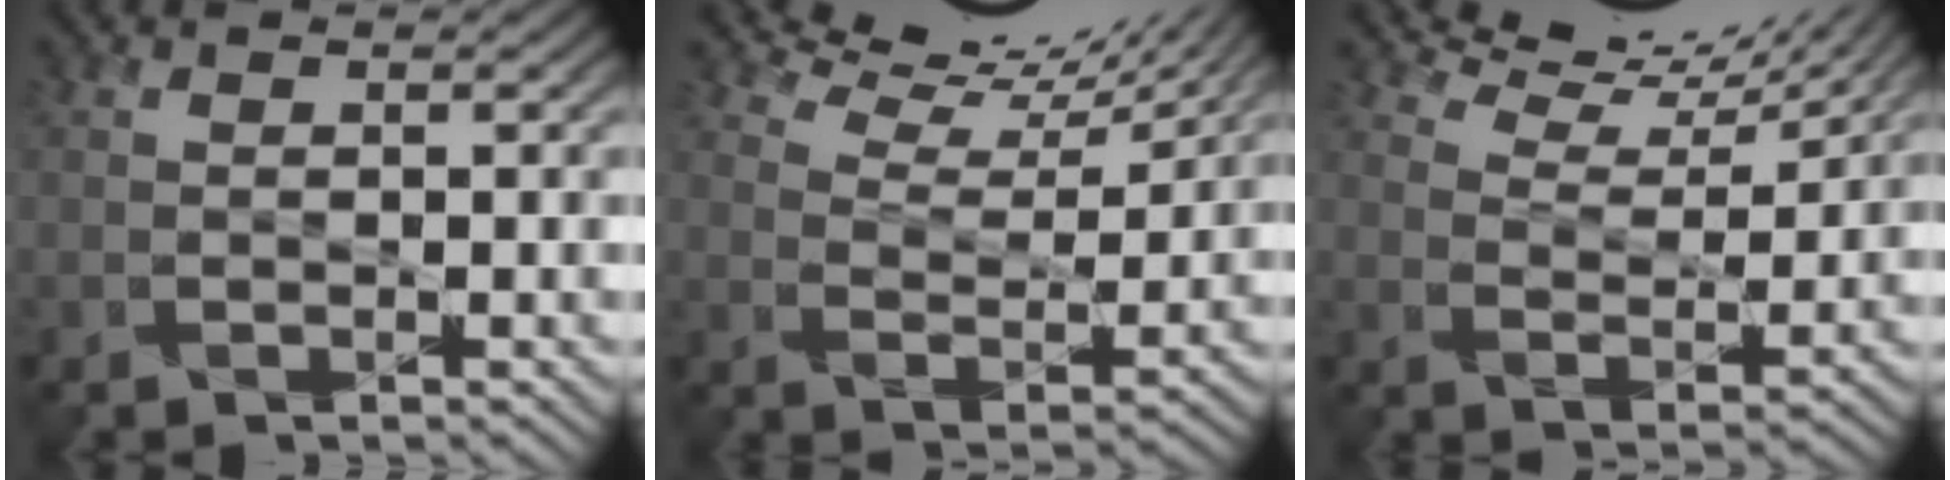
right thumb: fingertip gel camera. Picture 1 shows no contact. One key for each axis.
{"total": 10.3, "fx": 9.4, "fy": 2.2, "fz": 3.6, "tx": -0.080, "ty": -0.005, "tz": 0.142}
{"total": 9.4, "fx": 8.6, "fy": 1.9, "fz": 3.1, "tx": -0.067, "ty": -0.006, "tz": 0.134}